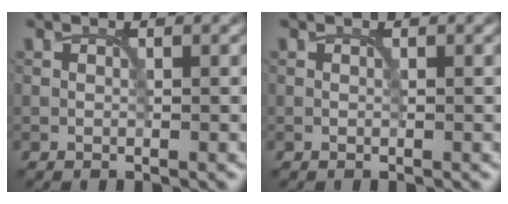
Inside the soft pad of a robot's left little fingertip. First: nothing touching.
{"total": 0.0}